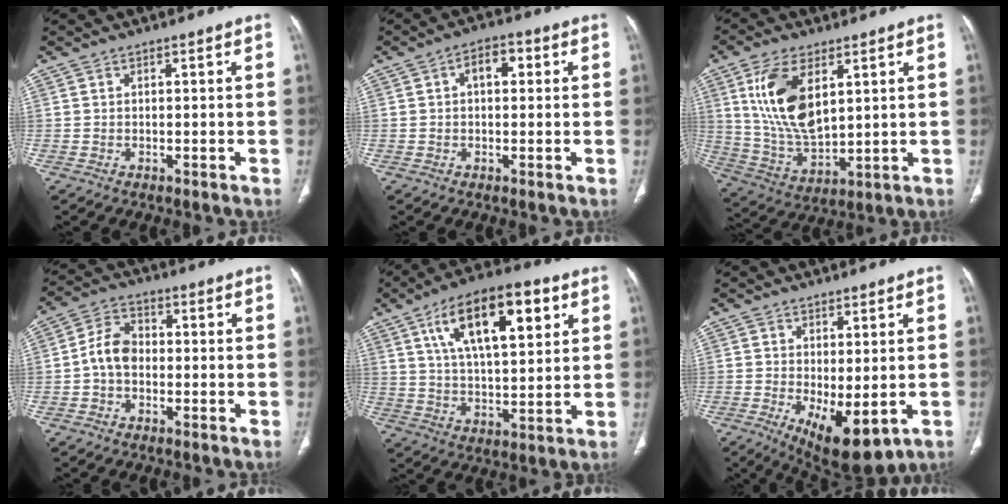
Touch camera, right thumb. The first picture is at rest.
{"total": 4.7, "force": [1.0, 2.8, 3.6], "torque": [-0.047, 0.015, 0.011]}
{"total": 15.1, "force": [5.3, 7.6, 11.9], "torque": [-0.227, -0.024, 0.114]}
{"total": 6.3, "force": [-0.9, 4.5, 4.3], "torque": [-0.068, 0.021, -0.028]}
{"total": 18.2, "force": [7.8, 7.5, 14.7], "torque": [-0.216, -0.015, 0.130]}
{"total": 9.9, "force": [-2.5, 4.2, 8.6], "torque": [-0.126, -0.018, -0.021]}